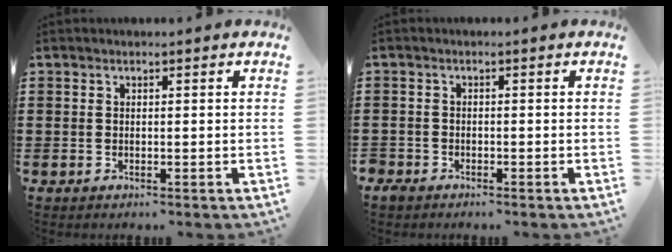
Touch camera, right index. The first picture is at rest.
{"total": 1.5, "force": [-1.4, 0.6, 0.1], "torque": [-0.006, 0.003, -0.031]}